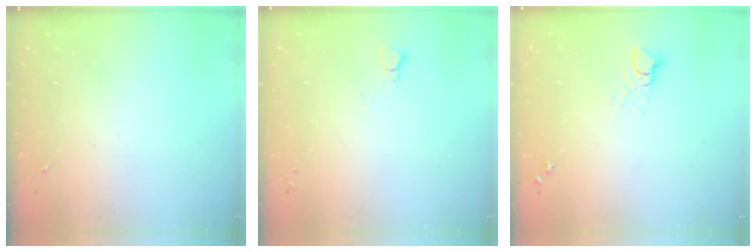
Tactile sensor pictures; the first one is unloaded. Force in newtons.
{"total": 2.8, "press": 2.7, "slide": 0.3}
{"total": 5.9, "press": 5.9, "slide": 0.6}